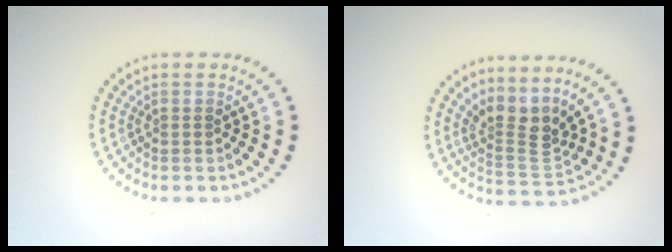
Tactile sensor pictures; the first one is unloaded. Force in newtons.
{"total": 3.4, "press": 2.4, "slide": 2.5}